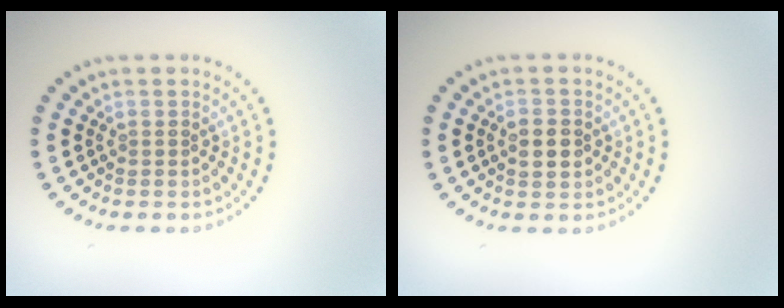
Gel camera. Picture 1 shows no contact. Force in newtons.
{"total": 2.5, "press": 2.5, "slide": 0.1}